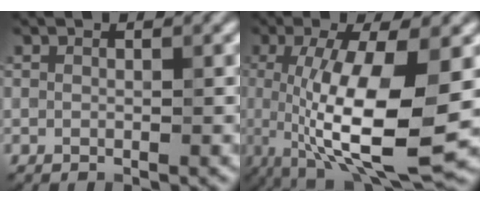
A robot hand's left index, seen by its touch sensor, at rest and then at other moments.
{"total": 11.3, "force": [-1.1, 3.2, 10.7], "torque": [-0.188, -0.021, -0.015]}